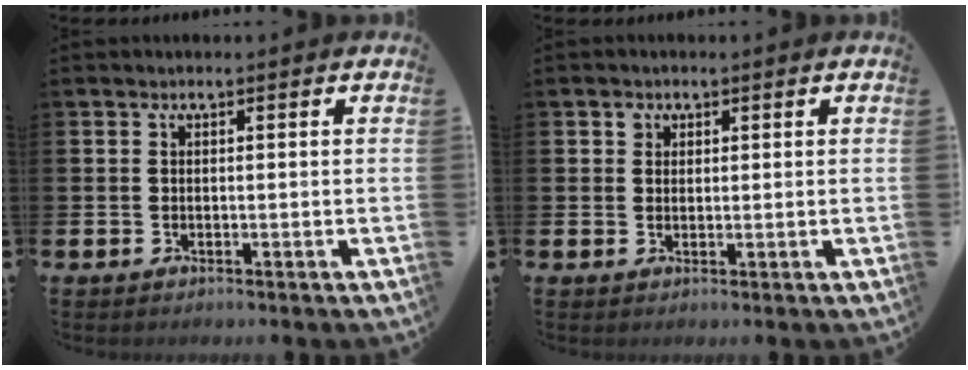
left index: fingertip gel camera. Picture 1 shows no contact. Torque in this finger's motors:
{"motor_torque": [0.15, -0.15, -0.01, 0.02]}